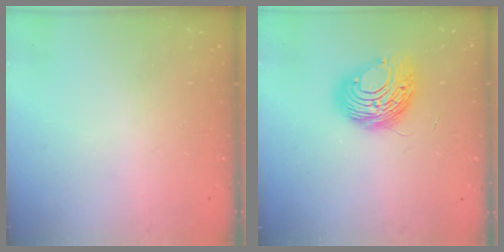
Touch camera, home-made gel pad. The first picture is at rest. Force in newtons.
{"total": 10.6, "press": 10.5, "slide": 1.5}